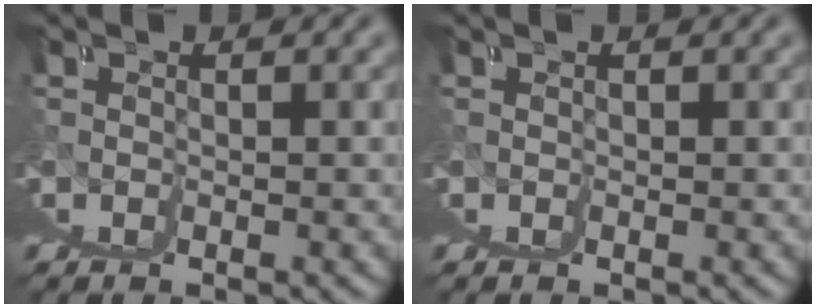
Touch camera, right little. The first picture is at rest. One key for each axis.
{"total": 0.0}